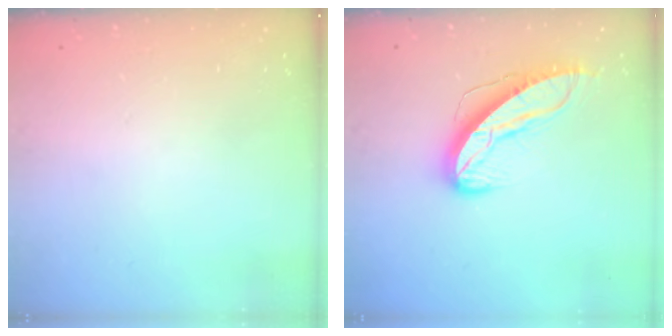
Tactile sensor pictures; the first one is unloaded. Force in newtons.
{"total": 10.2, "press": 10.2, "slide": 0.5}